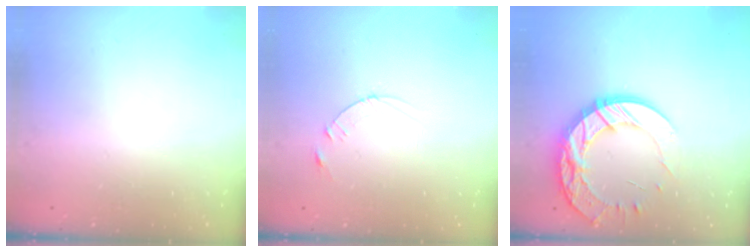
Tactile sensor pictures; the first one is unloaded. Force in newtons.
{"total": 2.5, "press": 2.5, "slide": 0.3}
{"total": 20.4, "press": 20.3, "slide": 1.7}